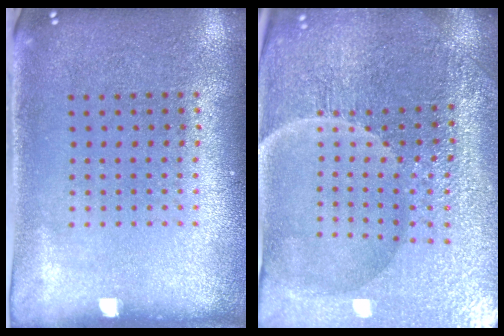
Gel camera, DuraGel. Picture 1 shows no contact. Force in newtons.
{"total": 4.9, "press": 4.7, "slide": 1.3}